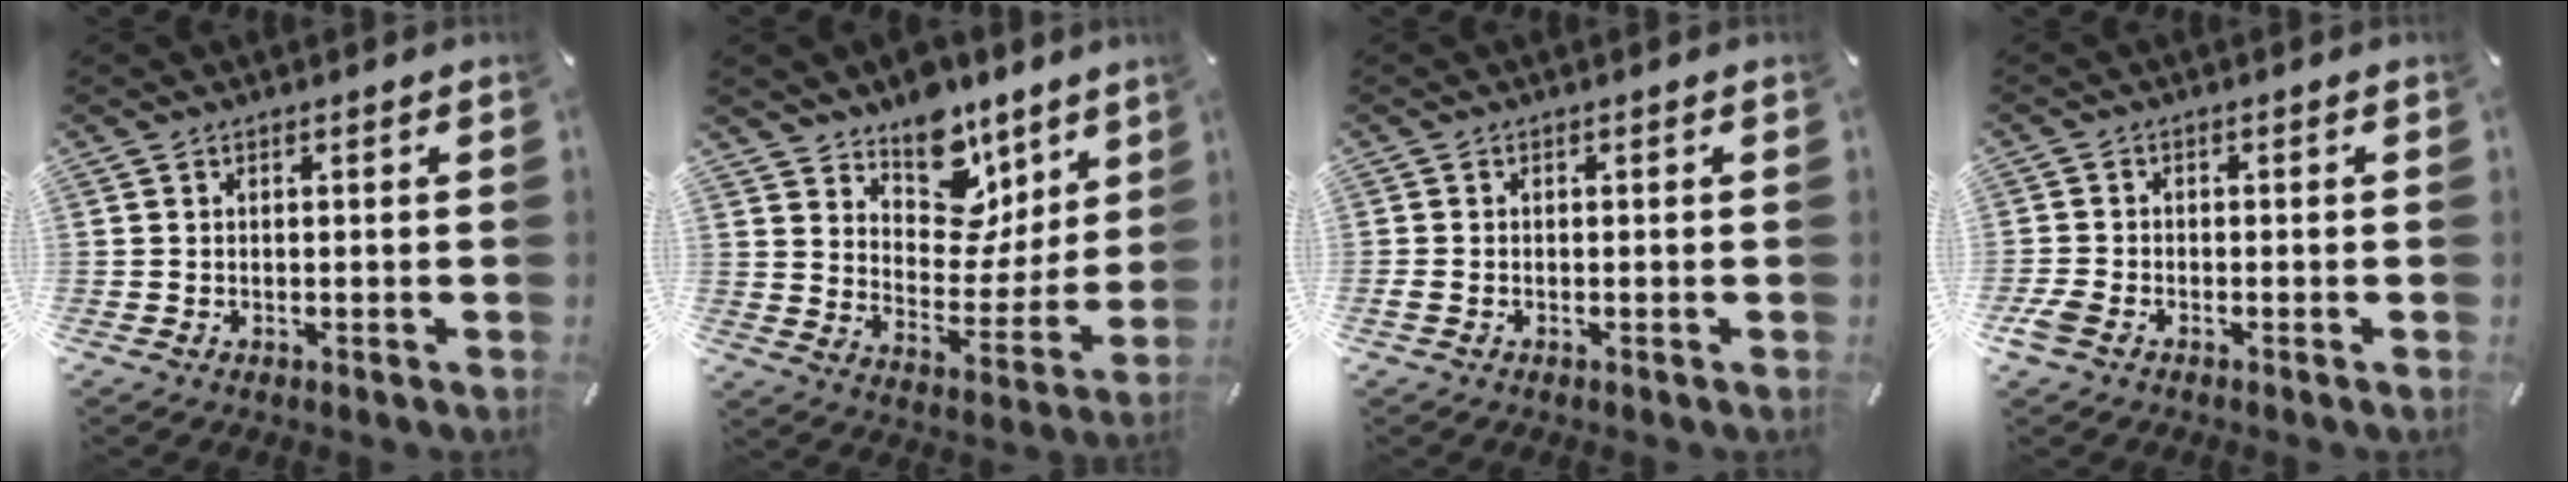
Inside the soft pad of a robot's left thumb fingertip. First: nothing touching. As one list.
[{"total": 13.6, "force": [9.8, 8.5, 4.1], "torque": [-0.055, -0.098, 0.180]}, {"total": 0.9, "force": [-0.4, 0.5, 0.6], "torque": [-0.012, -0.001, -0.008]}, {"total": 3.0, "force": [-1.7, 1.9, 1.5], "torque": [-0.045, 0.000, -0.036]}]